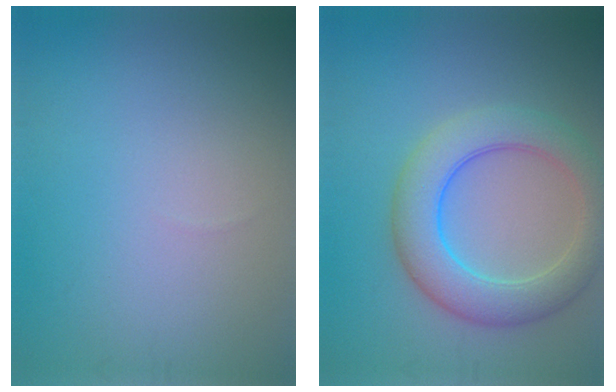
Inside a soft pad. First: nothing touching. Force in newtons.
{"total": 6.5, "press": 6.5, "slide": 0.3}